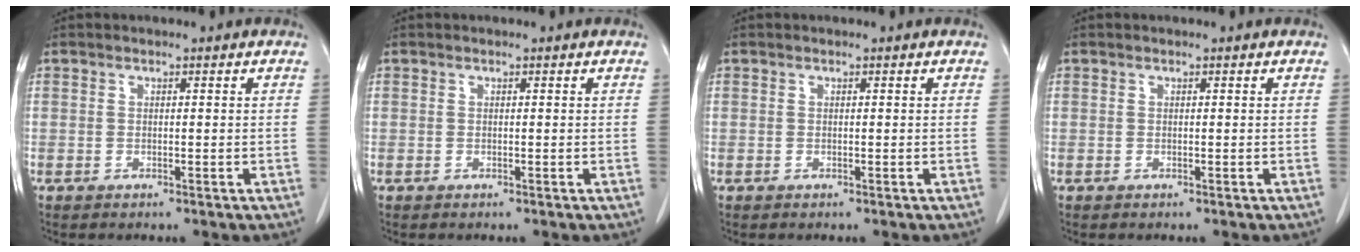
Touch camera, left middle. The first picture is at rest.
{"total": 0.0}
{"total": 0.0}
{"total": 0.0}